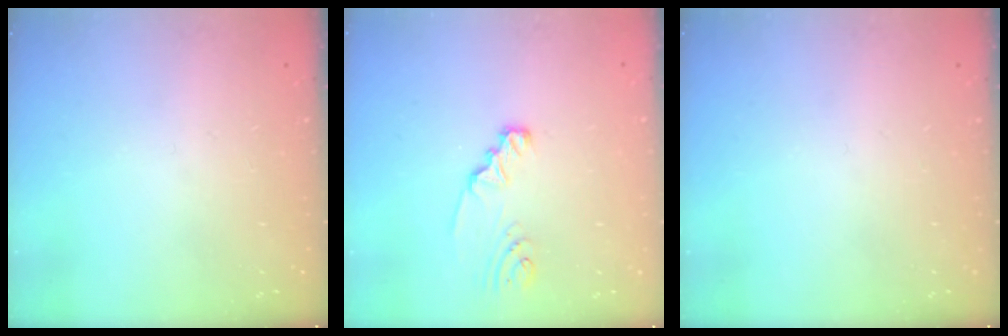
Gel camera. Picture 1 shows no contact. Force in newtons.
{"total": 2.4, "press": 2.4, "slide": 0.1}
{"total": 0.0}